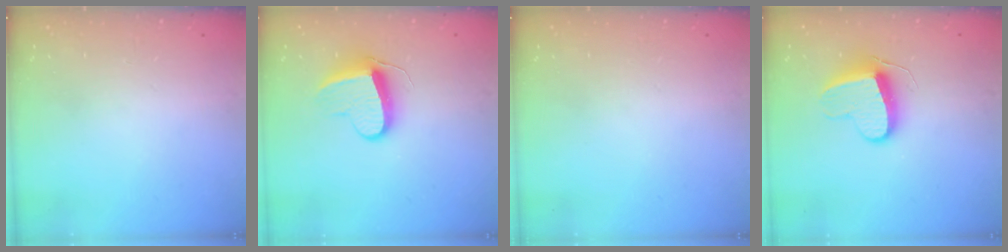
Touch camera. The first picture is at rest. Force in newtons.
{"total": 10.7, "press": 10.7, "slide": 0.7}
{"total": 0.0}
{"total": 10.0, "press": 10.0, "slide": 0.6}